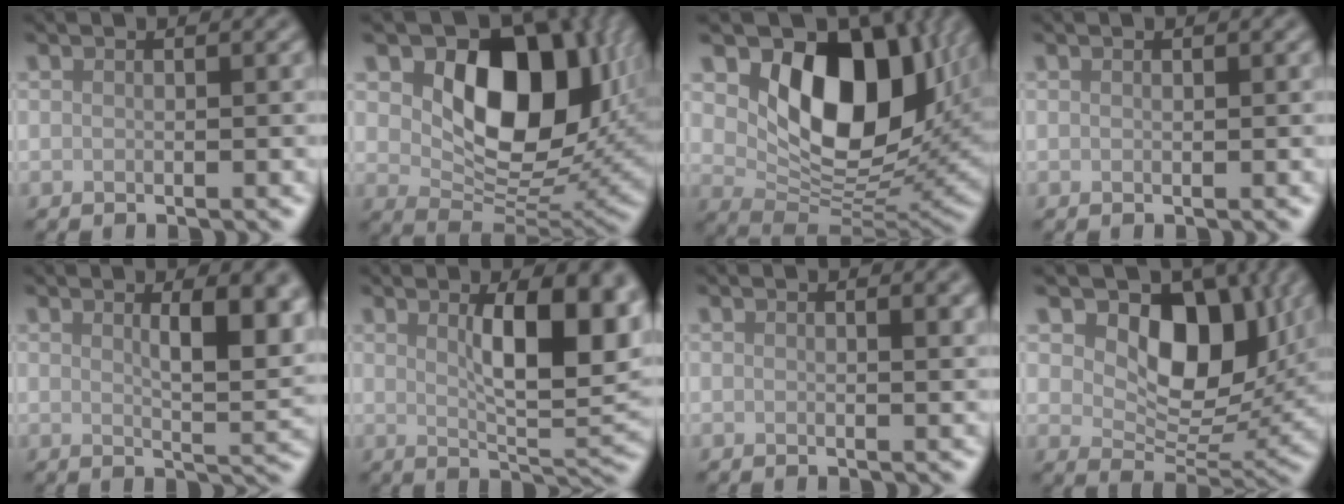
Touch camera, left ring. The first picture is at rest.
{"total": 12.1, "force": [3.3, 7.9, 8.6], "torque": [-0.122, -0.016, 0.061]}
{"total": 11.4, "force": [3.4, 7.4, 7.9], "torque": [-0.112, -0.022, 0.064]}
{"total": 0.0}
{"total": 6.1, "force": [2.0, 1.9, 5.4], "torque": [-0.066, -0.003, 0.036]}
{"total": 9.1, "force": [2.4, 3.0, 8.2], "torque": [-0.117, -0.003, 0.042]}
{"total": 1.5, "force": [0.6, 0.4, 1.3], "torque": [-0.012, 0.000, 0.009]}
{"total": 9.5, "force": [3.6, 6.0, 6.5], "torque": [-0.089, -0.012, 0.056]}